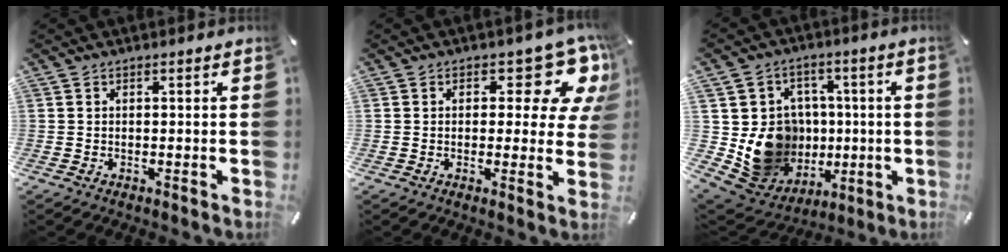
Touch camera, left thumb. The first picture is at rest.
{"total": 12.5, "force": [6.3, 5.9, 8.9], "torque": [-0.100, -0.049, 0.105]}
{"total": 14.9, "force": [-0.6, 14.1, 4.6], "torque": [-0.081, -0.003, 0.025]}